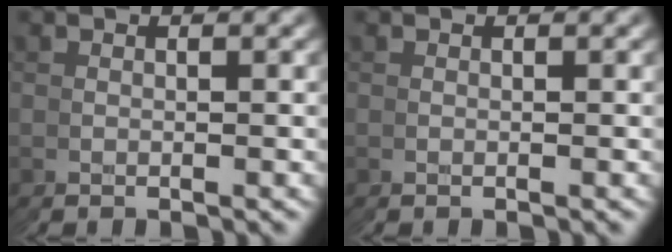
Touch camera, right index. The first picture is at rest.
{"total": 0.0}